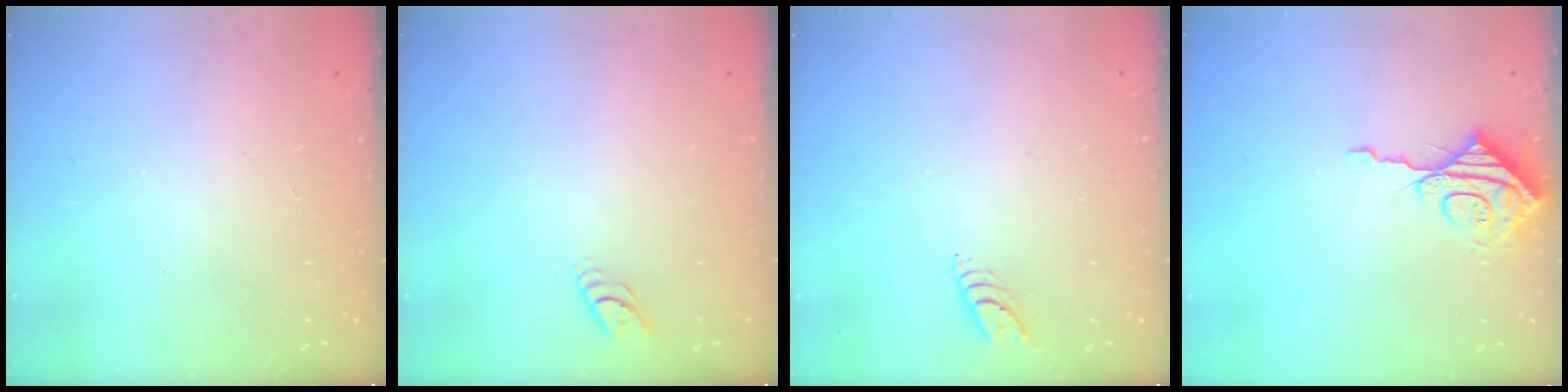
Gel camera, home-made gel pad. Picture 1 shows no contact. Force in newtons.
{"total": 3.7, "press": 3.7, "slide": 0.5}
{"total": 5.6, "press": 5.6, "slide": 0.4}
{"total": 10.5, "press": 10.5, "slide": 0.8}